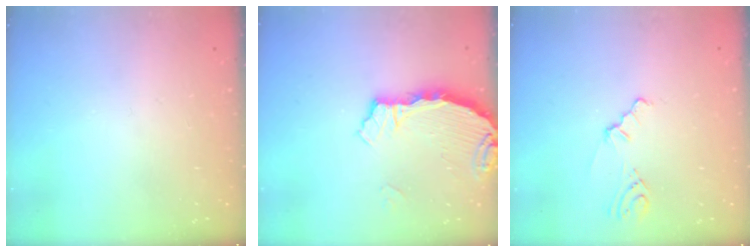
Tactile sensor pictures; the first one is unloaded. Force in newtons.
{"total": 3.3, "press": 3.3, "slide": 0.4}
{"total": 2.1, "press": 2.0, "slide": 0.7}